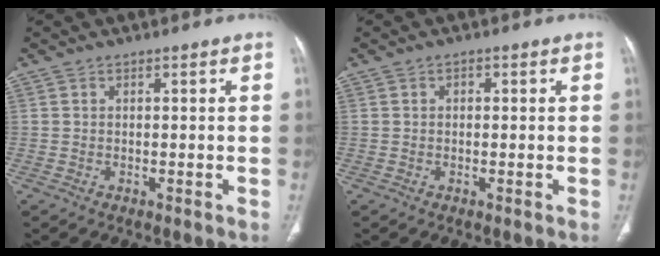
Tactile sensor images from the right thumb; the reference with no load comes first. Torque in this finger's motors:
{"motor_torque": [-0.01, -0.23, -0.26, 0.10, 0.06]}